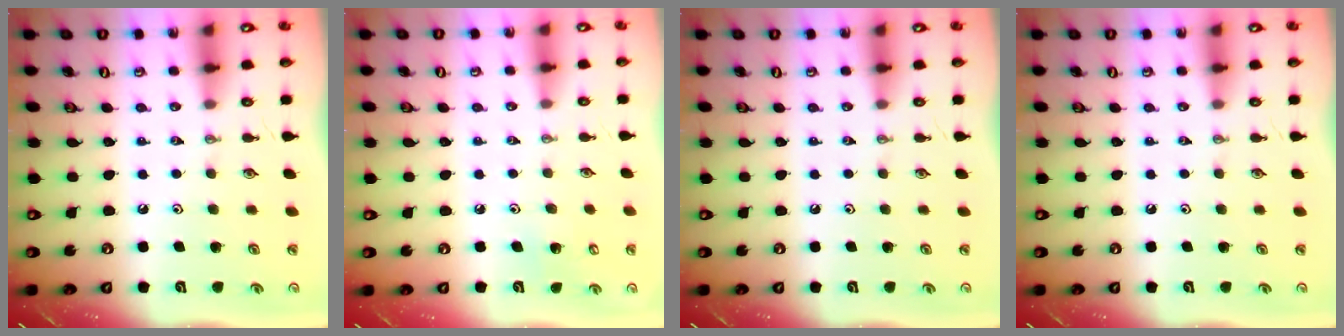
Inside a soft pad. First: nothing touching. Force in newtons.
{"total": 3.8, "press": 3.8, "slide": 0.3}
{"total": 0.0}
{"total": 0.0}